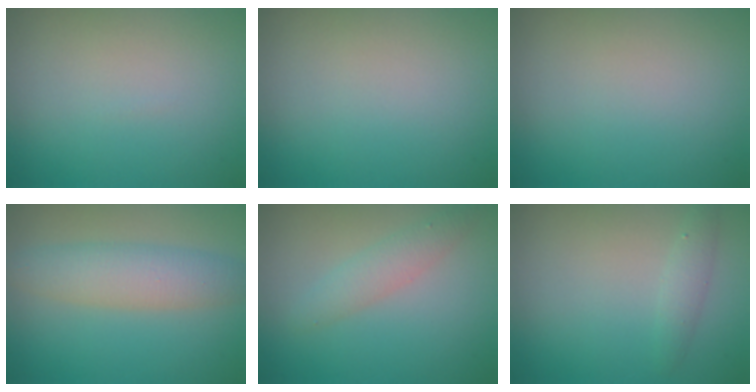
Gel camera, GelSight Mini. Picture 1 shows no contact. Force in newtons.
{"total": 0.0}
{"total": 0.0}
{"total": 4.3, "press": 4.3, "slide": 0.0}
{"total": 2.0, "press": 2.0, "slide": 0.0}
{"total": 1.3, "press": 1.3, "slide": 0.1}